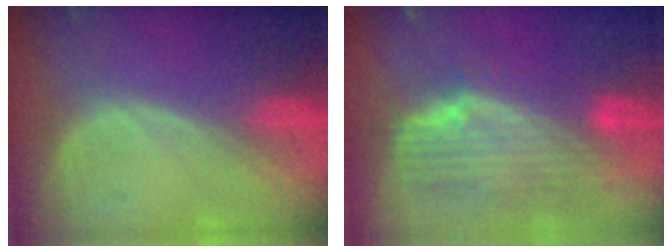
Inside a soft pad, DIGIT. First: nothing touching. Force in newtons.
{"total": 10.2, "press": 8.9, "slide": 4.8}